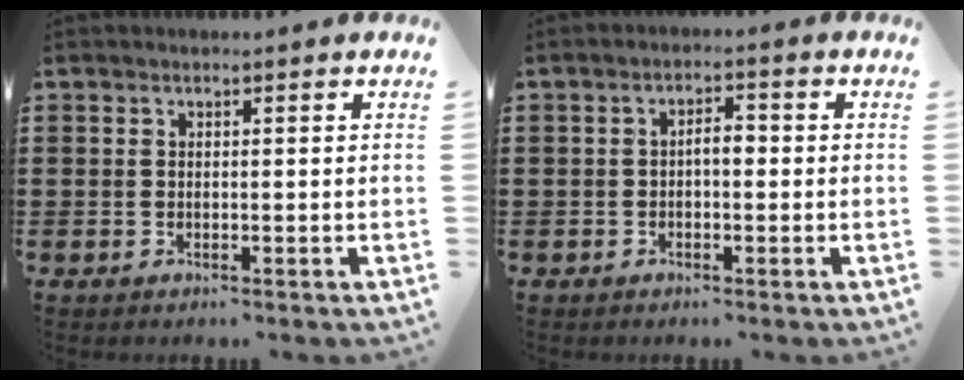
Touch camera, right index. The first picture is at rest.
{"total": 2.8, "force": [-0.4, 1.1, 2.5], "torque": [-0.048, 0.006, -0.010]}